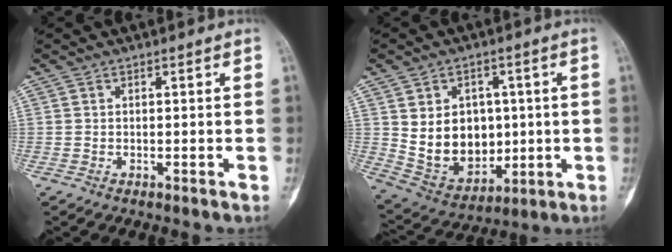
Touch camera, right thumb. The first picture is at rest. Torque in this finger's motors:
{"motor_torque": [-0.19, 1.26, 0.86, 0.70, 0.24]}